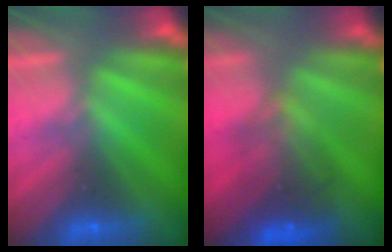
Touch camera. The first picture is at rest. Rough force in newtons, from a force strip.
{"total": 9.3}